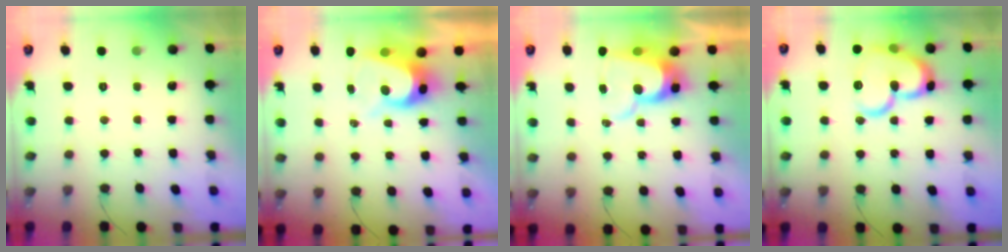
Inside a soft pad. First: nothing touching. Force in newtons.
{"total": 9.0, "press": 9.0, "slide": 0.7}
{"total": 11.4, "press": 11.3, "slide": 1.1}
{"total": 17.7, "press": 17.6, "slide": 1.8}